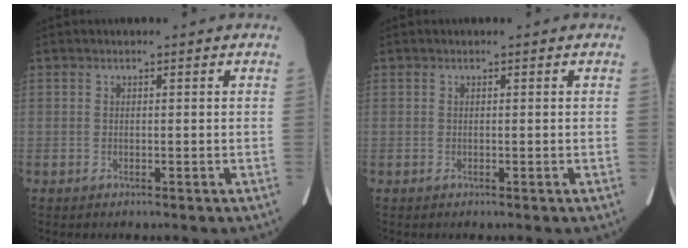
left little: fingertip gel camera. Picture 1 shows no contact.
{"total": 0.0}